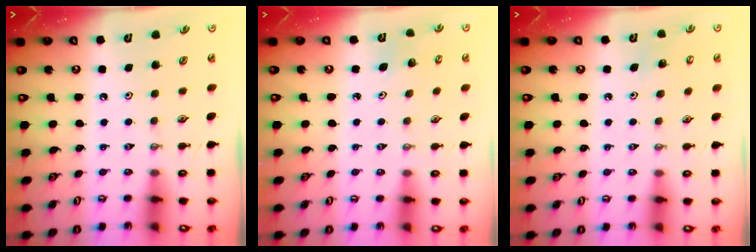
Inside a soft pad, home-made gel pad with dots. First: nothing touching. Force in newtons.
{"total": 2.8, "press": 2.8, "slide": 0.3}
{"total": 4.5, "press": 4.4, "slide": 0.3}